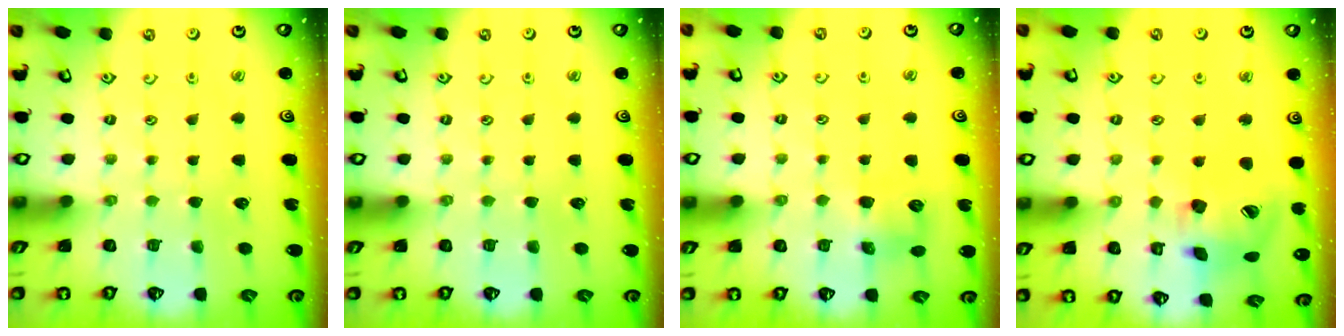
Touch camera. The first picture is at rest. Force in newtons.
{"total": 0.0}
{"total": 6.5, "press": 6.5, "slide": 0.5}
{"total": 14.6, "press": 14.6, "slide": 0.6}